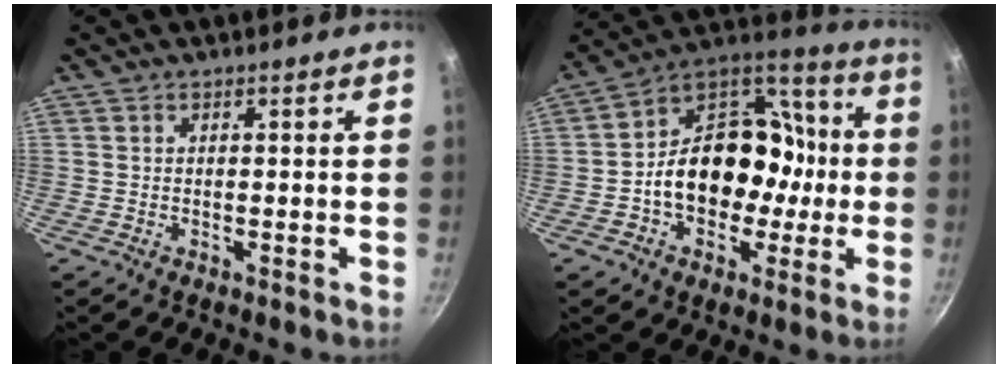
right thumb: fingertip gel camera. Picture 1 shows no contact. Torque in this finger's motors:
{"motor_torque": [2.44, 2.57, 1.79, -0.57, 0.13]}